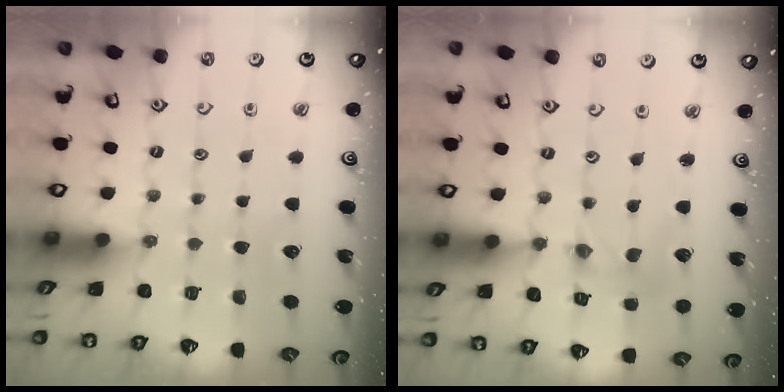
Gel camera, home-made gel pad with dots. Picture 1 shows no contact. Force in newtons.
{"total": 0.5, "press": 0.5, "slide": 0.1}